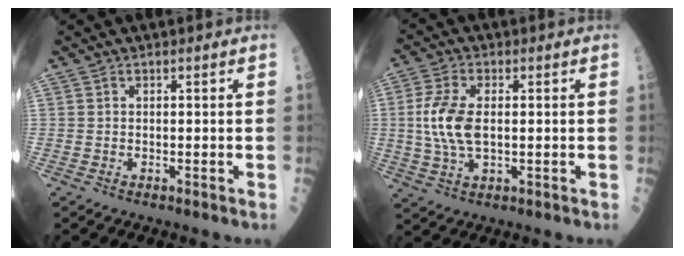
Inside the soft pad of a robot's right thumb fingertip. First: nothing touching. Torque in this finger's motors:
{"motor_torque": [1.10, 1.20, 1.11, 0.02, 0.09]}